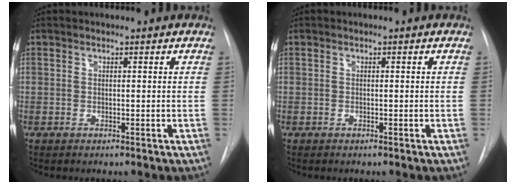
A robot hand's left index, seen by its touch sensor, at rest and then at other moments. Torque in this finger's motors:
{"motor_torque": [0.00, 0.00, 0.00, 0.00]}